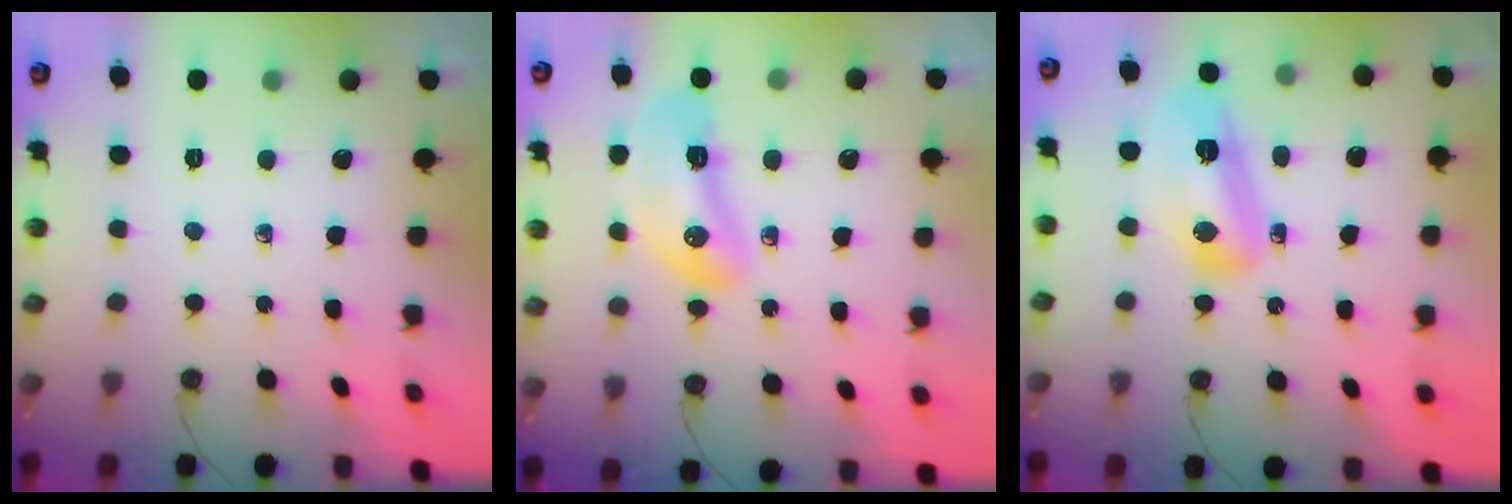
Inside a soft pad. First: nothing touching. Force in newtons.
{"total": 14.8, "press": 12.3, "slide": 8.2}
{"total": 11.9, "press": 11.8, "slide": 1.1}